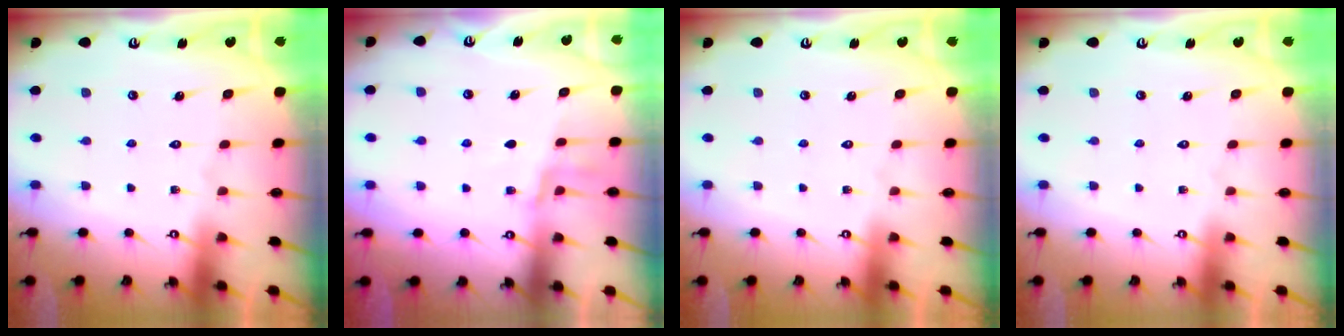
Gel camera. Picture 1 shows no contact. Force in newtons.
{"total": 5.5, "press": 5.3, "slide": 1.3}
{"total": 0.0}
{"total": 0.0}